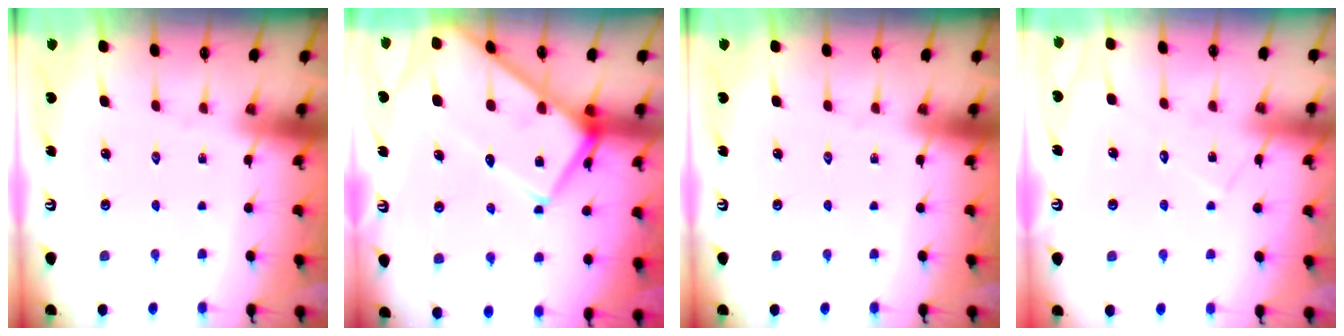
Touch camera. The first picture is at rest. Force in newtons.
{"total": 14.8, "press": 14.7, "slide": 1.4}
{"total": 0.0}
{"total": 7.2, "press": 7.2, "slide": 0.5}